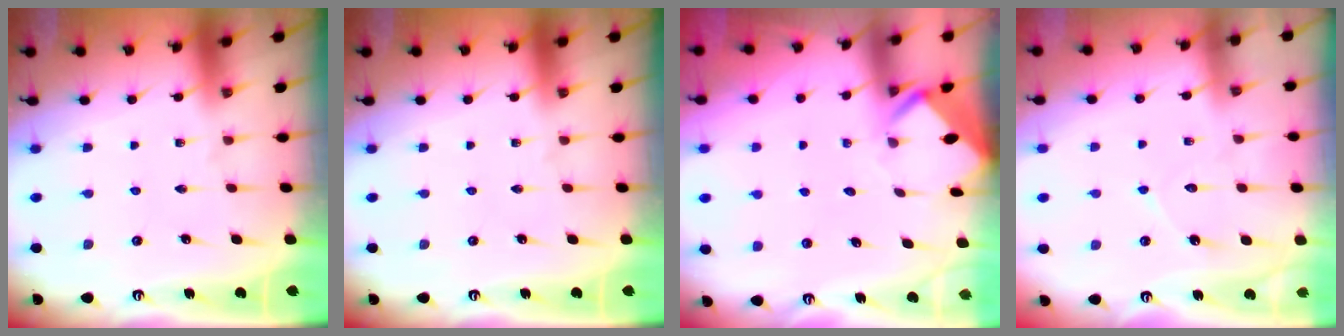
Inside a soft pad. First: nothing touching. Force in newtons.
{"total": 0.0}
{"total": 3.4, "press": 3.4, "slide": 0.3}
{"total": 6.1, "press": 6.1, "slide": 0.5}